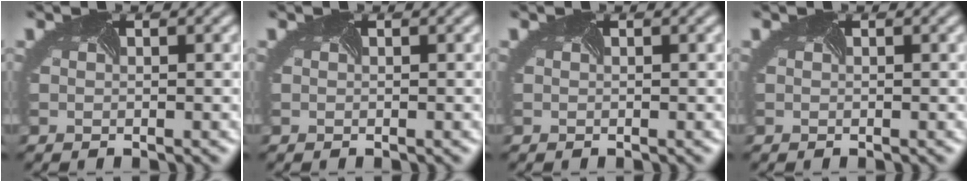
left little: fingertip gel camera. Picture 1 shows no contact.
{"total": 0.0}
{"total": 0.0}
{"total": 0.0}